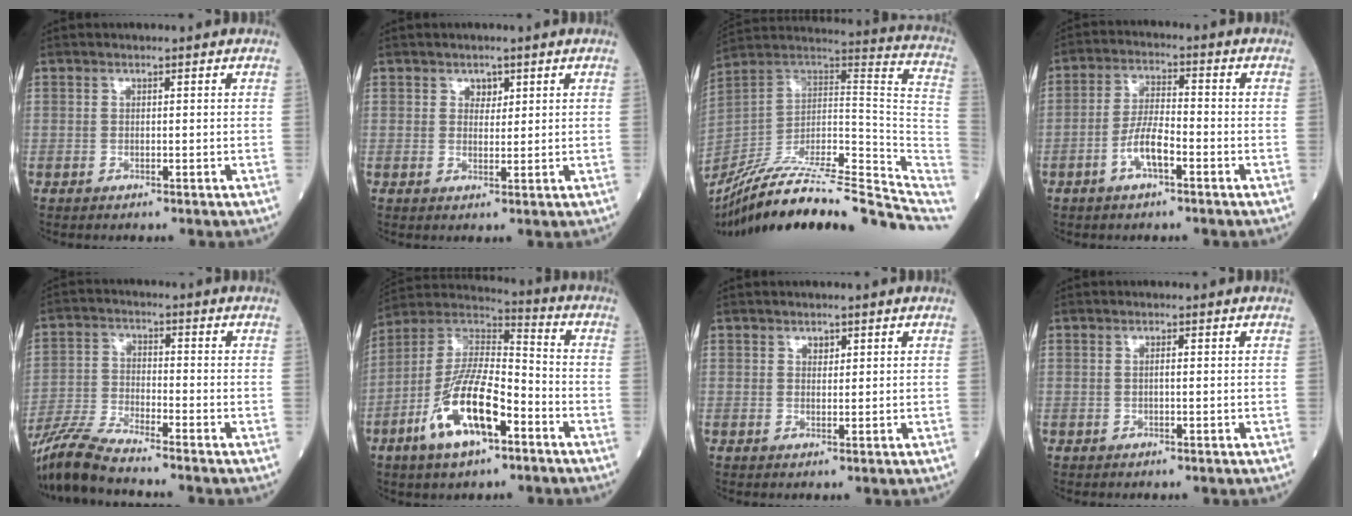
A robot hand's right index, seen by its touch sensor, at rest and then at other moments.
{"total": 1.8, "force": [1.0, 1.3, 0.8], "torque": [-0.006, -0.003, 0.015]}
{"total": 29.3, "force": [-25.0, 2.6, 15.1], "torque": [-0.171, 0.004, -0.378]}
{"total": 6.0, "force": [-2.7, 1.5, 5.2], "torque": [-0.105, 0.006, -0.053]}
{"total": 8.7, "force": [-7.9, -0.5, 3.7], "torque": [-0.081, -0.026, -0.157]}
{"total": 15.5, "force": [-6.6, 4.8, 13.2], "torque": [-0.266, 0.005, -0.122]}
{"total": 1.2, "force": [0.7, 0.7, 0.5], "torque": [-0.005, -0.003, 0.010]}
{"total": 0.9, "force": [0.0, 0.1, 0.9], "torque": [-0.018, 0.001, -0.001]}